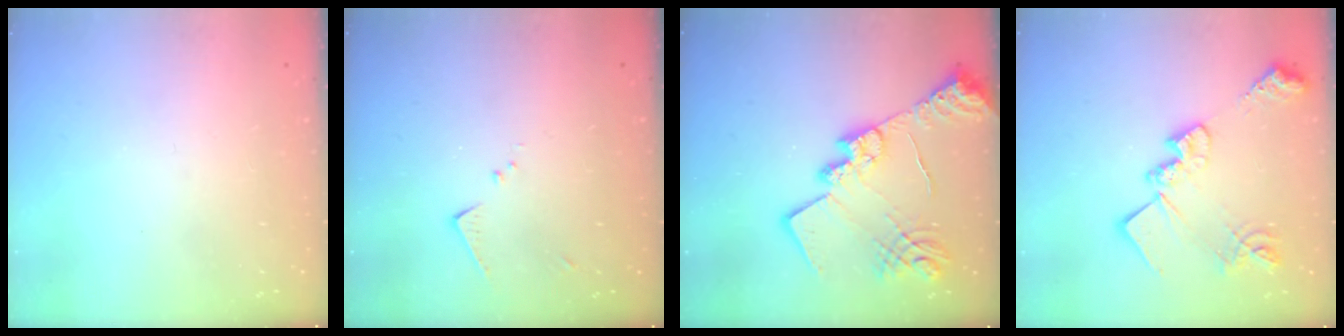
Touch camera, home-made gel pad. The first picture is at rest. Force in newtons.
{"total": 6.9, "press": 6.9, "slide": 0.3}
{"total": 19.4, "press": 19.4, "slide": 1.9}
{"total": 21.0, "press": 21.0, "slide": 1.4}